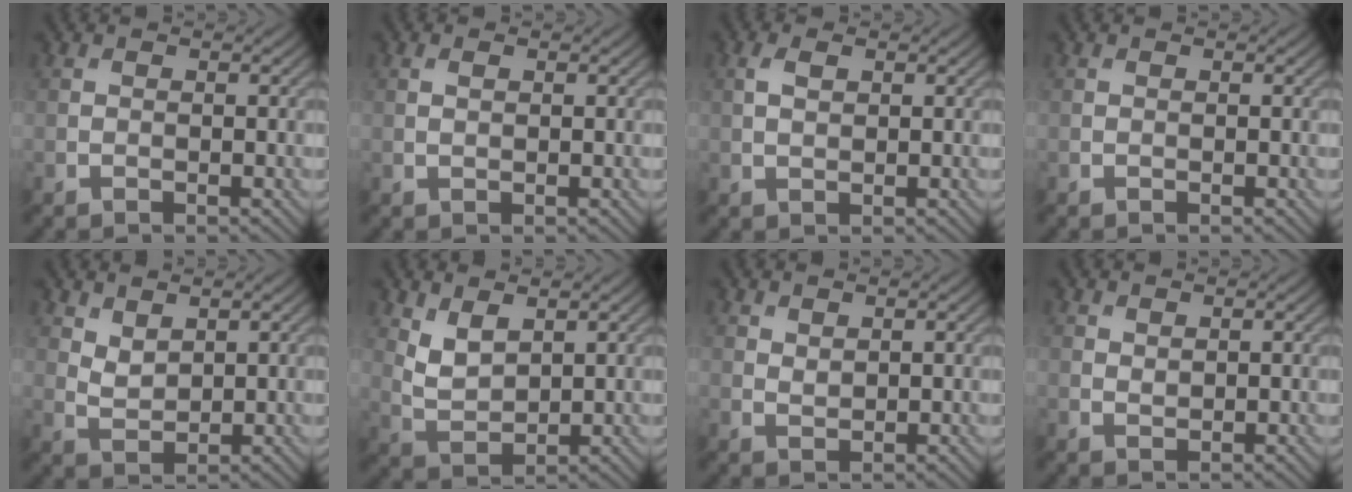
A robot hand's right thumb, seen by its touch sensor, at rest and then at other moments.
{"total": 1.0, "force": [0.4, 0.4, 0.9], "torque": [-0.019, 0.000, 0.008]}
{"total": 2.1, "force": [0.7, 1.1, 1.7], "torque": [-0.039, 0.001, 0.014]}
{"total": 0.0}
{"total": 2.8, "force": [1.9, 1.4, 1.5], "torque": [-0.039, -0.007, 0.045]}
{"total": 4.3, "force": [2.3, 2.2, 2.9], "torque": [-0.072, -0.009, 0.052]}
{"total": 1.2, "force": [1.0, 0.6, 0.5], "torque": [-0.014, -0.003, 0.024]}
{"total": 0.9, "force": [0.8, 0.4, 0.3], "torque": [-0.009, -0.002, 0.018]}